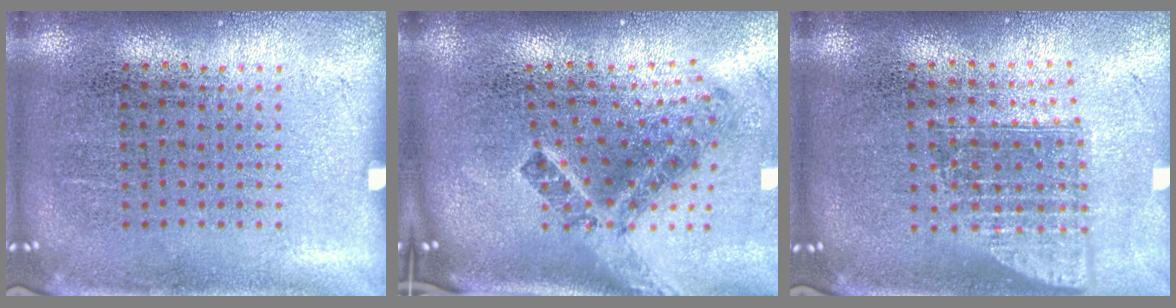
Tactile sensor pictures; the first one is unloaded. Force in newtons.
{"total": 2.8, "press": 1.6, "slide": 2.2}
{"total": 1.5, "press": 1.1, "slide": 0.9}